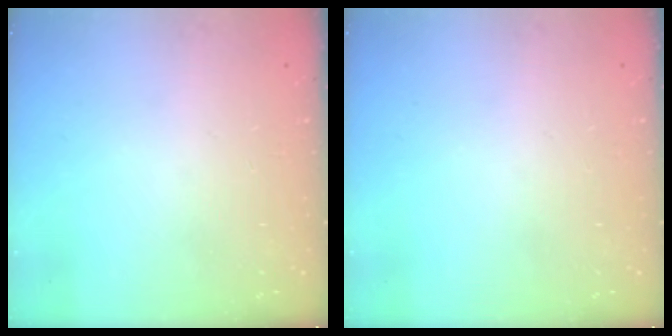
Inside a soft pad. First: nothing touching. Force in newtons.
{"total": 0.0}